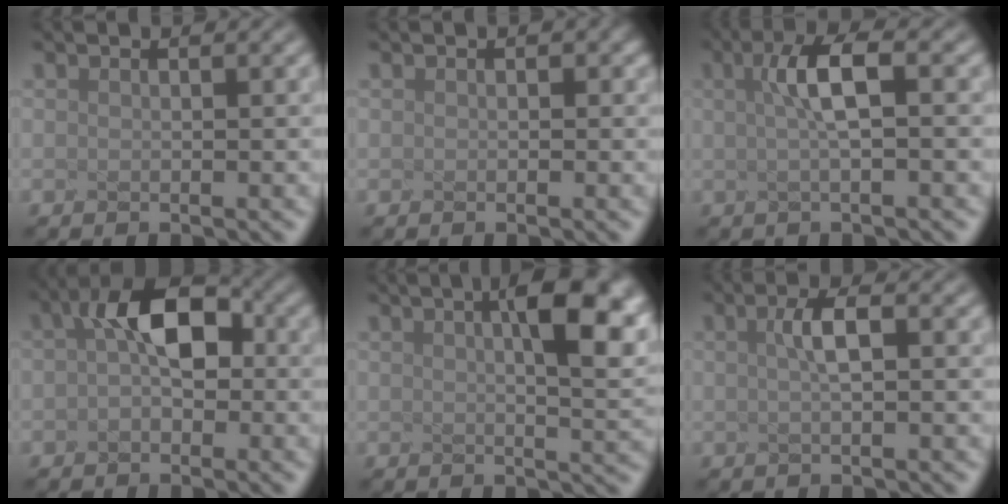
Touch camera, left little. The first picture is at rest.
{"total": 0.0}
{"total": 2.5, "force": [-0.8, -0.3, 2.4], "torque": [-0.069, 0.001, 0.021]}
{"total": 3.4, "force": [-0.8, 1.6, 2.9], "torque": [-0.077, 0.003, 0.016]}
{"total": 6.7, "force": [1.6, 1.4, 6.3], "torque": [-0.088, 0.010, 0.054]}
{"total": 1.6, "force": [-1.0, -0.6, 1.0], "torque": [-0.044, -0.001, 0.017]}